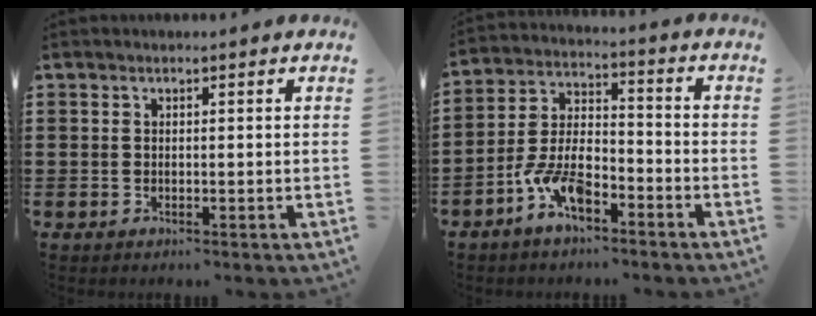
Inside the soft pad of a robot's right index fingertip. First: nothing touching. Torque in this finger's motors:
{"motor_torque": [2.14, 0.00, 0.99, 0.21]}